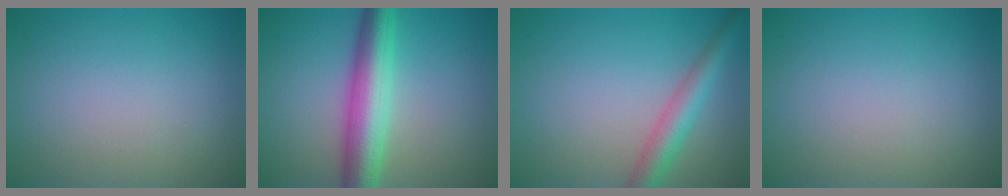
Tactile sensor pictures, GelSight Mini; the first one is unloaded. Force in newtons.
{"total": 6.8, "press": 6.8, "slide": 0.1}
{"total": 3.6, "press": 3.6, "slide": 0.1}
{"total": 0.0}